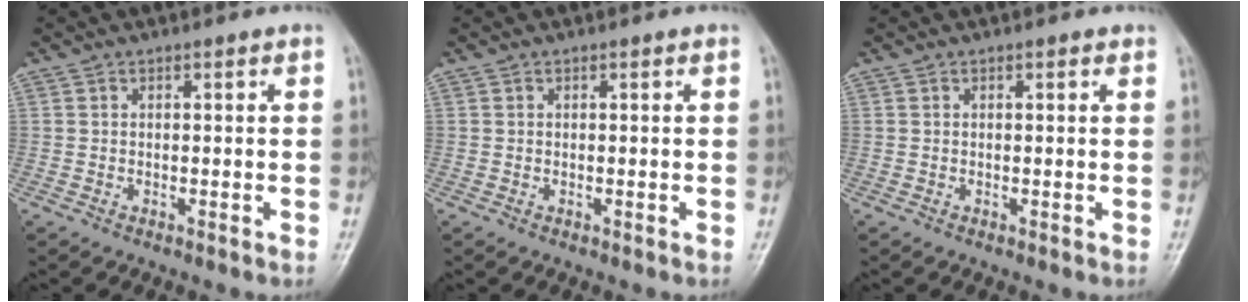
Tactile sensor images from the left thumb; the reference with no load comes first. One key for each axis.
{"total": 0.0}
{"total": 0.6, "fx": 0.3, "fy": 0.3, "fz": 0.5, "tx": -0.008, "ty": -0.001, "tz": 0.003}